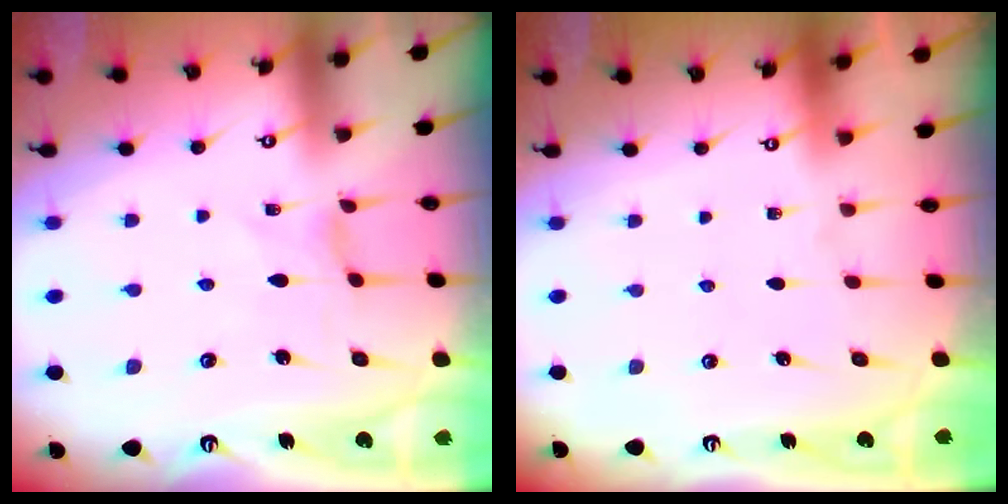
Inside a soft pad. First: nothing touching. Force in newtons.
{"total": 0.0}